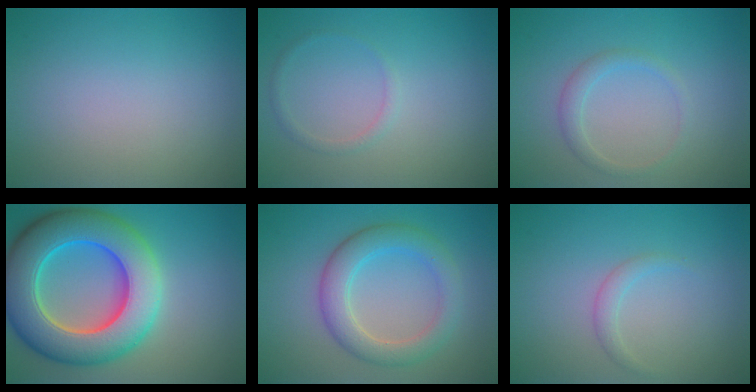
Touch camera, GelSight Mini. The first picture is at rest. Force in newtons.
{"total": 1.0, "press": 1.0, "slide": 0.0}
{"total": 1.6, "press": 1.6, "slide": 0.0}
{"total": 12.0, "press": 12.0, "slide": 0.4}
{"total": 4.4, "press": 4.4, "slide": 0.1}
{"total": 1.1, "press": 1.1, "slide": 0.1}